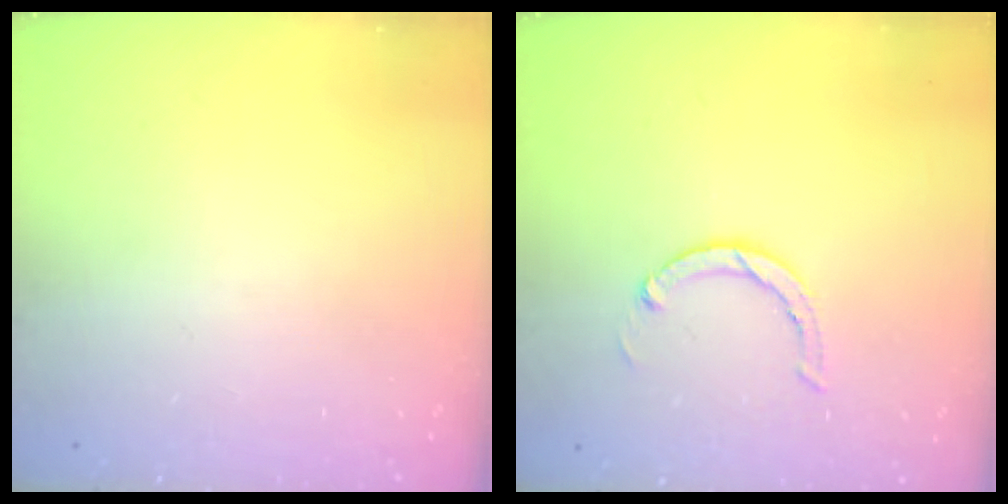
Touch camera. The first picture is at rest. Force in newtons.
{"total": 3.1, "press": 3.1, "slide": 0.1}